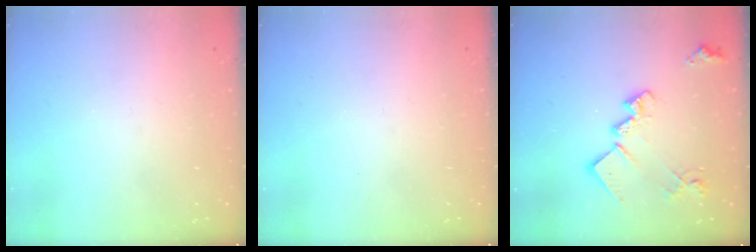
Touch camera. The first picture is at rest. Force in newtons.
{"total": 0.0}
{"total": 17.1, "press": 17.1, "slide": 0.8}